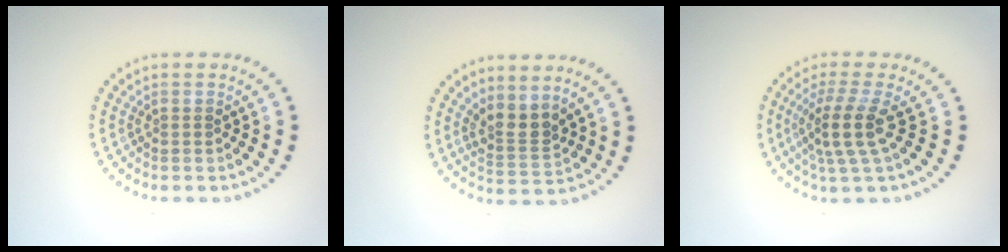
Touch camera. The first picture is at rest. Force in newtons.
{"total": 2.6, "press": 2.0, "slide": 1.8}
{"total": 3.6, "press": 2.8, "slide": 2.4}